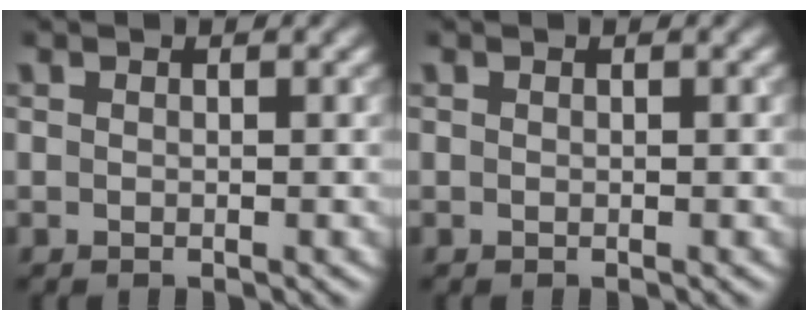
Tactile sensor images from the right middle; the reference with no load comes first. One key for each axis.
{"total": 0.0}